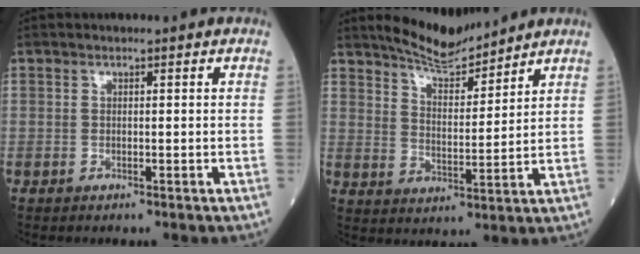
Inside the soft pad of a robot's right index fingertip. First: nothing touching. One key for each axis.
{"total": 7.9, "fx": 7.5, "fy": 0.7, "fz": 2.2, "tx": -0.047, "ty": -0.006, "tz": 0.138}